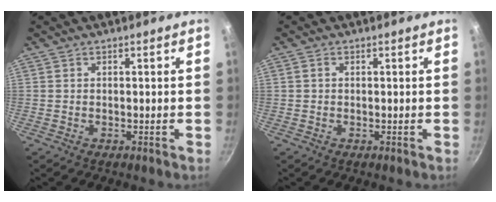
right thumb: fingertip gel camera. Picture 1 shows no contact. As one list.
[{"total": 0.7, "force": [0.1, 0.6, 0.4], "torque": [-0.006, 0.004, 0.001]}]